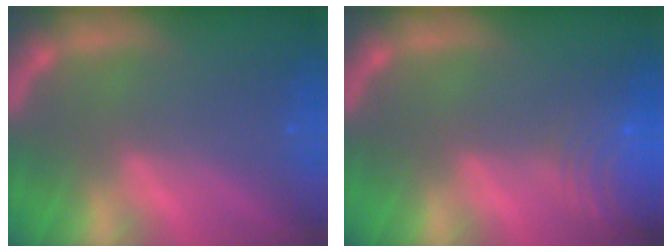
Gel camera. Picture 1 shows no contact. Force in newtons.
{"total": 10.0}